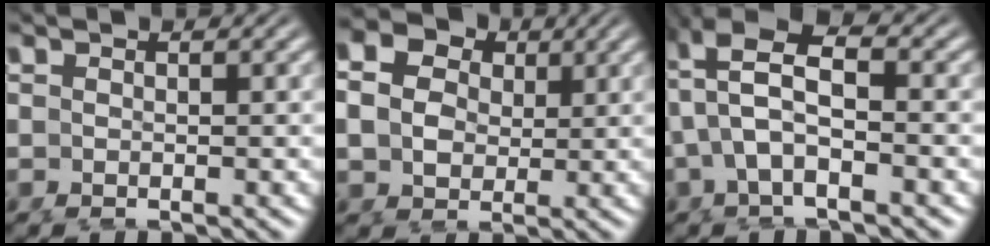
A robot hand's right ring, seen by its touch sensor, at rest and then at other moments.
{"total": 9.0, "force": [2.4, 7.4, 4.6], "torque": [-0.090, -0.003, 0.034]}
{"total": 8.0, "force": [2.2, 5.0, 5.9], "torque": [-0.121, 0.005, 0.027]}